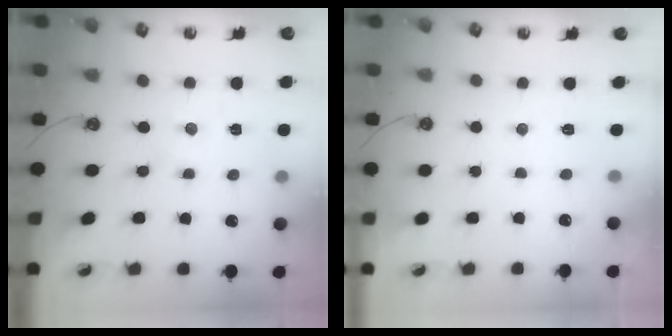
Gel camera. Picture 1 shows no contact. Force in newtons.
{"total": 3.8, "press": 3.8, "slide": 0.5}